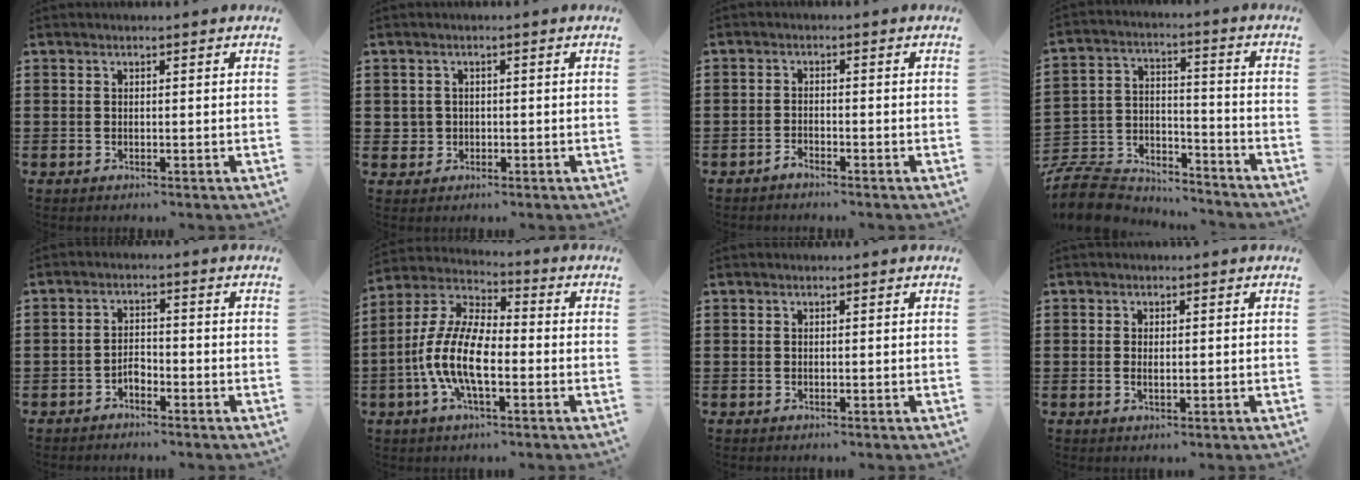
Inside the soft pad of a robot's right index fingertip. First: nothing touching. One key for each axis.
{"total": 1.9, "fx": -0.3, "fy": 1.8, "fz": 0.3, "tx": -0.013, "ty": 0.006, "tz": -0.008}
{"total": 1.4, "fx": -1.4, "fy": 0.1, "fz": 0.2, "tx": -0.007, "ty": 0.000, "tz": -0.027}
{"total": 9.7, "fx": -9.1, "fy": 2.8, "fz": 2.0, "tx": -0.056, "ty": 0.019, "tz": -0.182}
{"total": 2.0, "fx": -1.5, "fy": 1.0, "fz": 0.9, "tx": -0.021, "ty": 0.004, "tz": -0.033}
{"total": 11.0, "fx": -3.2, "fy": 4.5, "fz": 9.5, "tx": -0.229, "ty": -0.008, "tz": -0.067}
{"total": 0.0}
{"total": 1.2, "fx": 0.0, "fy": 0.5, "fz": 1.0, "tx": -0.020, "ty": 0.004, "tz": -0.001}